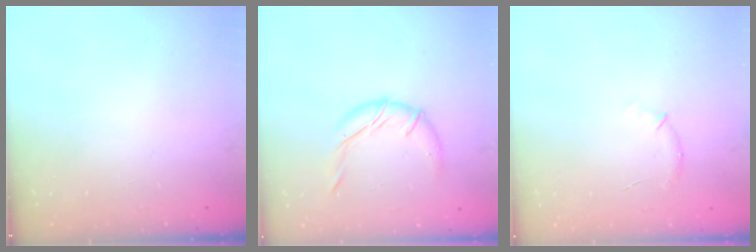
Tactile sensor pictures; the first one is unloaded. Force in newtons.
{"total": 10.4, "press": 10.4, "slide": 0.5}
{"total": 6.6, "press": 6.3, "slide": 1.7}